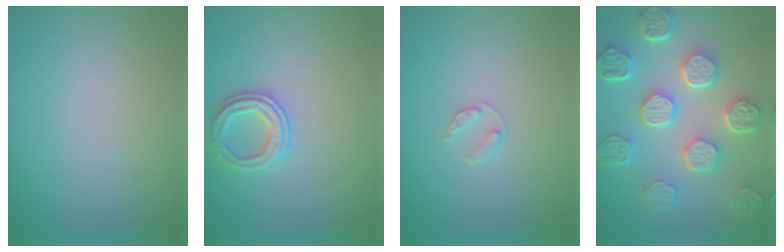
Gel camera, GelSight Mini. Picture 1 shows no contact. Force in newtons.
{"total": 2.4, "press": 2.4, "slide": 0.2}
{"total": 1.1, "press": 1.1, "slide": 0.2}
{"total": 7.6, "press": 5.9, "slide": 4.8}